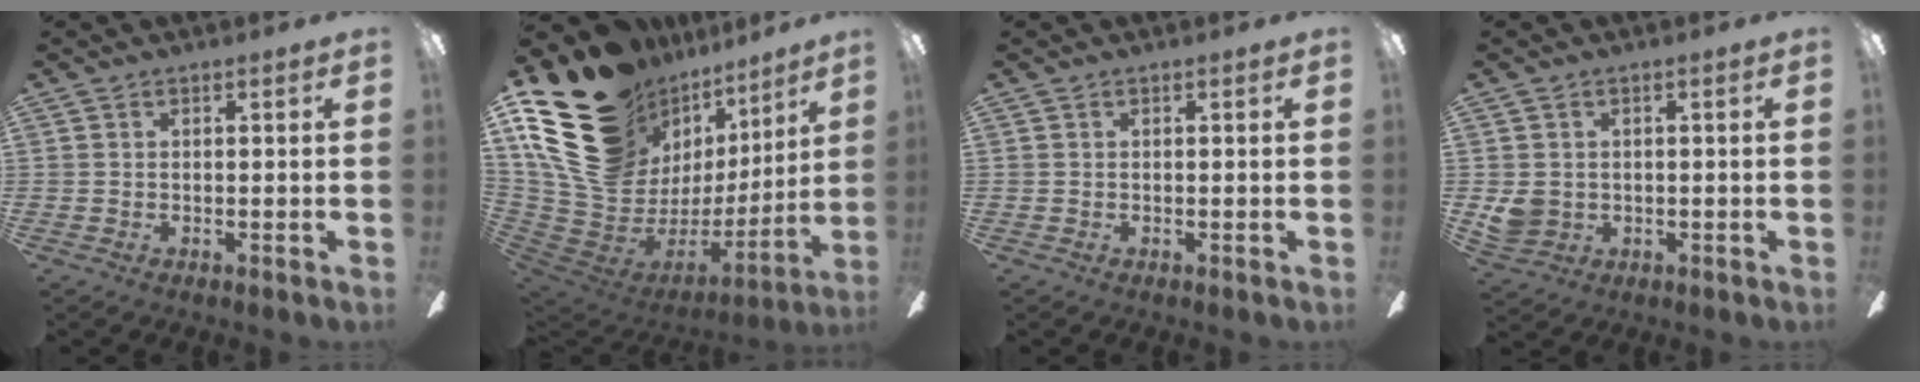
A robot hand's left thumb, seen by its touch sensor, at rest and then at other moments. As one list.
[{"total": 22.5, "force": [13.5, 13.6, 11.7], "torque": [-0.227, -0.108, 0.283]}, {"total": 0.0}, {"total": 3.8, "force": [0.8, 3.5, 1.4], "torque": [-0.028, 0.002, 0.016]}]